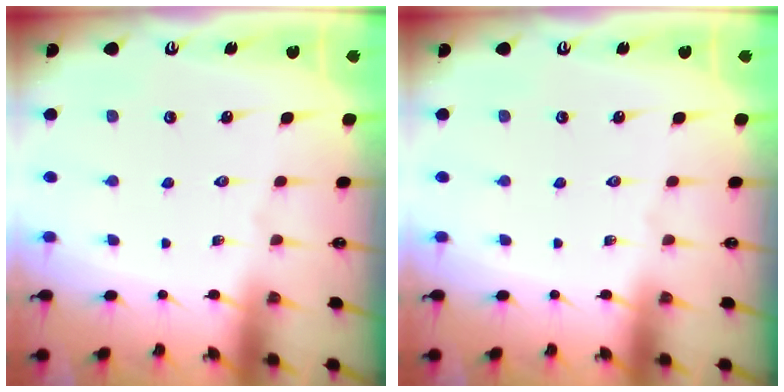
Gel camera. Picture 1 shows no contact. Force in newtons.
{"total": 0.0}